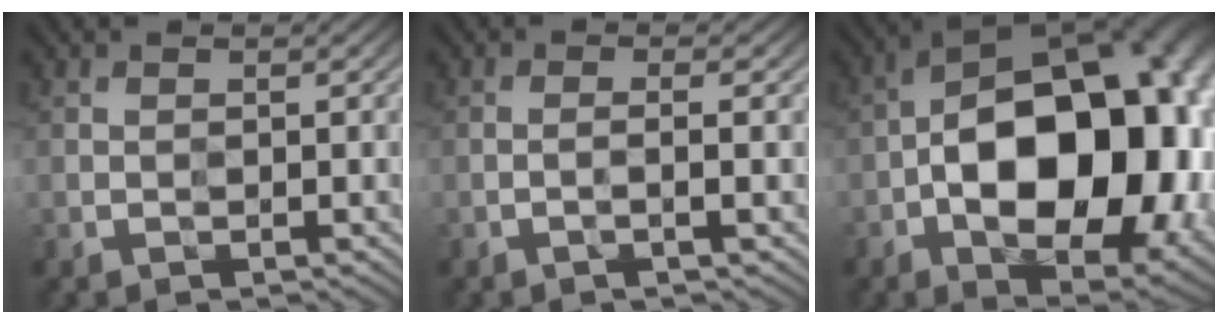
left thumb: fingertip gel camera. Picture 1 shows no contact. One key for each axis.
{"total": 1.8, "fx": -0.6, "fy": 0.3, "fz": 1.7, "tx": -0.027, "ty": 0.005, "tz": -0.011}
{"total": 20.7, "fx": -3.2, "fy": 12.6, "fz": 16.1, "tx": -0.244, "ty": -0.010, "tz": -0.043}